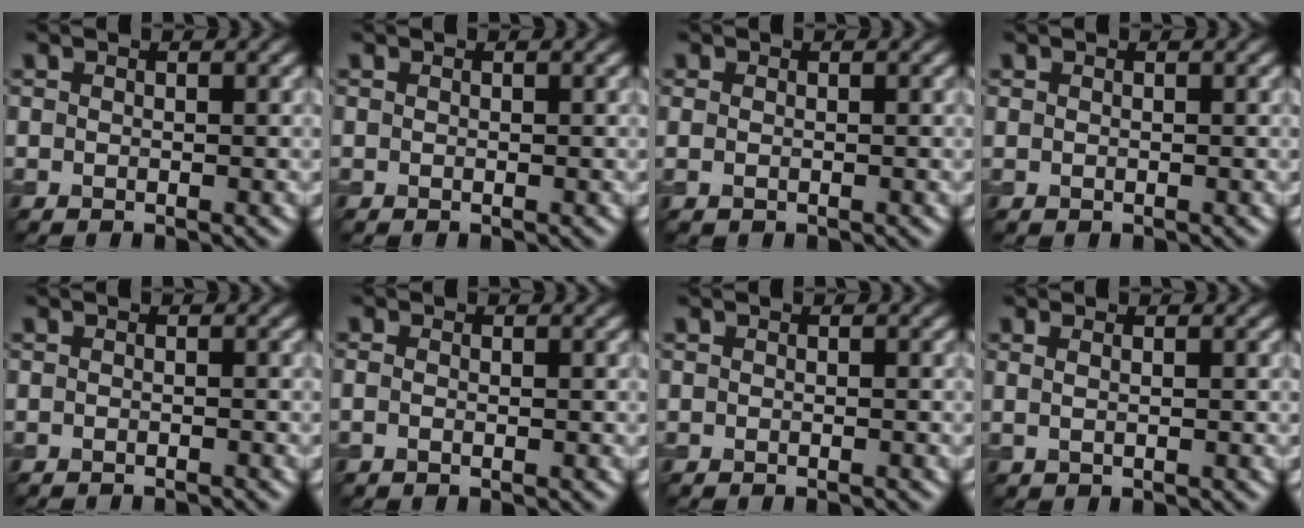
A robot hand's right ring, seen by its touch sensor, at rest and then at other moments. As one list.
[{"total": 0.0}, {"total": 0.8, "force": [0.0, 0.4, 0.7], "torque": [-0.015, -0.004, 0.001]}, {"total": 0.0}, {"total": 1.2, "force": [-1.1, 0.2, 0.4], "torque": [0.005, -0.004, -0.017]}, {"total": 0.6, "force": [-0.2, 0.3, 0.5], "torque": [-0.013, -0.006, -0.006]}, {"total": 0.5, "force": [-0.4, 0.1, 0.2], "torque": [0.001, 0.000, -0.007]}, {"total": 1.3, "force": [0.4, 0.6, 1.1], "torque": [-0.018, -0.006, 0.001]}]